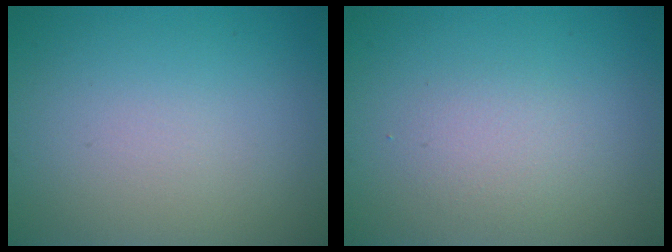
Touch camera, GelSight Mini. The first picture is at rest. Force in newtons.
{"total": 1.7, "press": 1.7, "slide": 0.1}